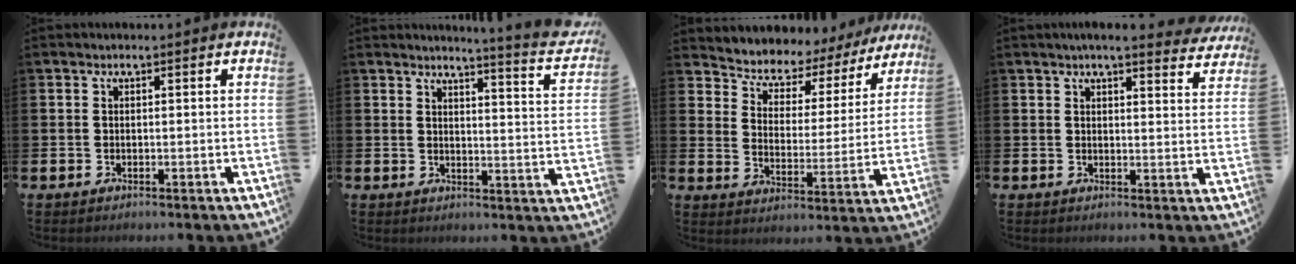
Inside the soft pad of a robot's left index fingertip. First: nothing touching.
{"total": 4.2, "force": [3.9, -0.6, 1.3], "torque": [-0.013, -0.049, 0.056]}
{"total": 5.2, "force": [4.7, 2.2, 0.1], "torque": [-0.041, -0.041, 0.076]}
{"total": 4.4, "force": [4.2, 0.1, 1.3], "torque": [-0.017, -0.024, 0.071]}